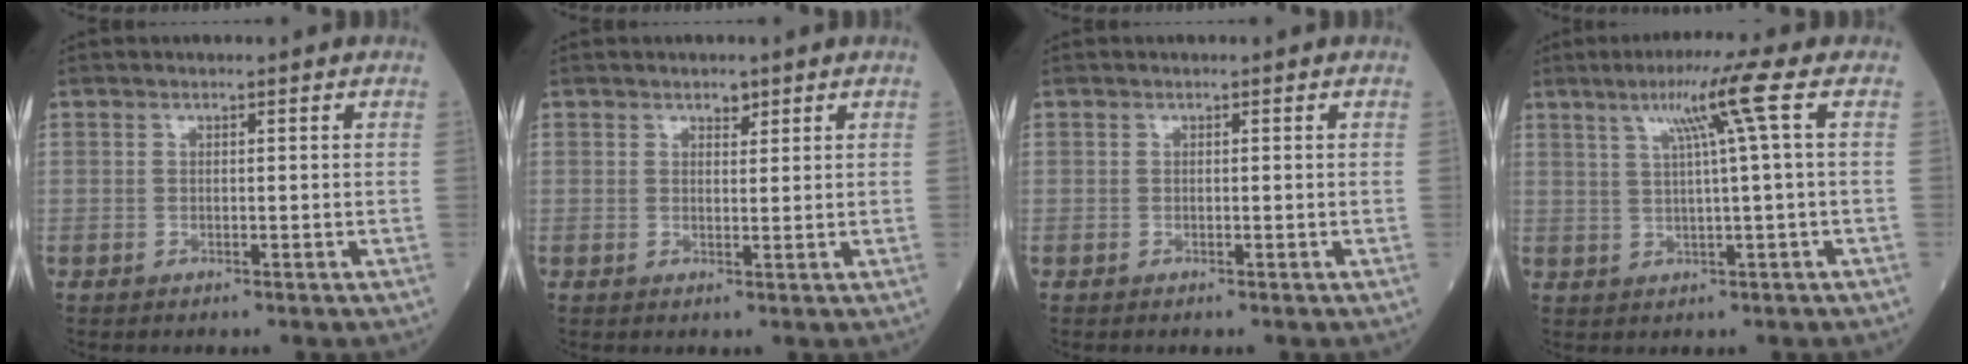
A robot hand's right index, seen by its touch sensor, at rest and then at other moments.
{"total": 2.0, "force": [1.4, 1.1, 1.0], "torque": [-0.024, 0.001, 0.026]}
{"total": 0.0}
{"total": 7.4, "force": [2.7, -1.5, 6.7], "torque": [-0.120, 0.011, 0.050]}